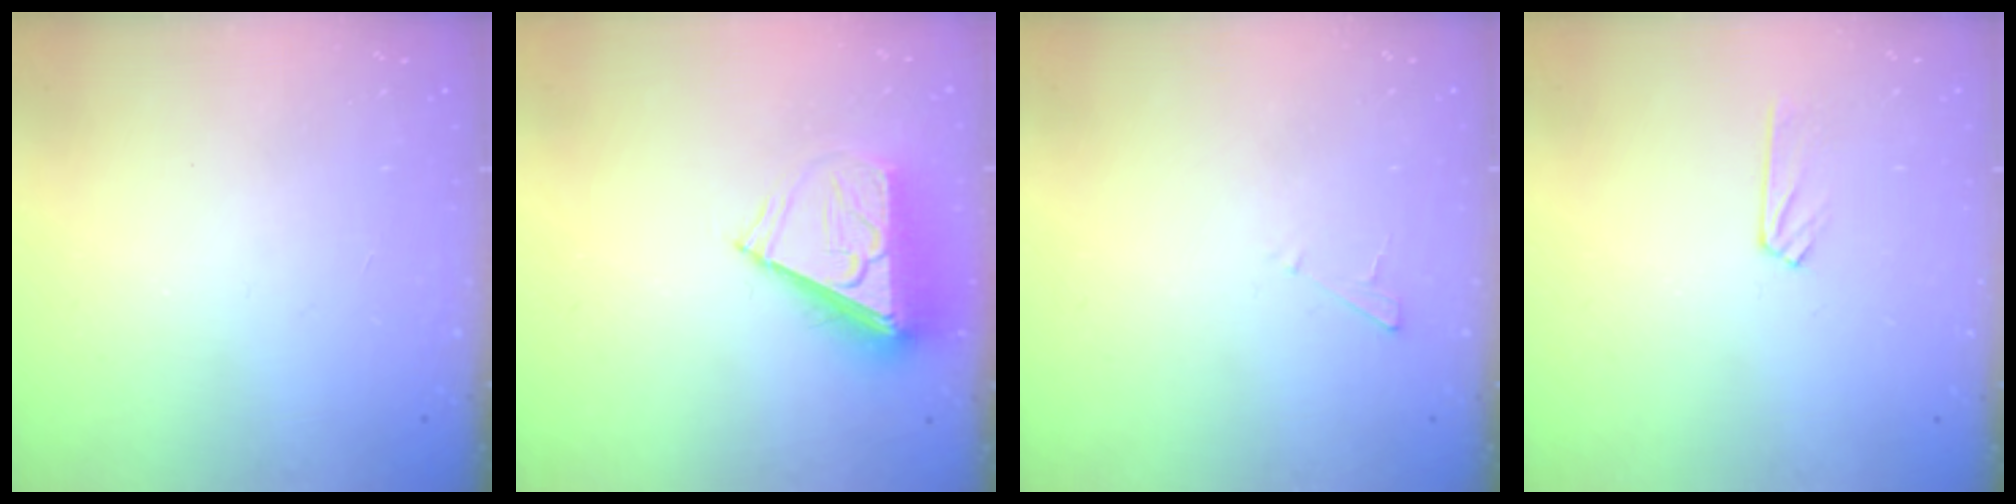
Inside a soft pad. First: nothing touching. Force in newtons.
{"total": 7.7, "press": 7.7, "slide": 0.5}
{"total": 2.0, "press": 2.0, "slide": 0.2}
{"total": 4.9, "press": 4.8, "slide": 0.6}